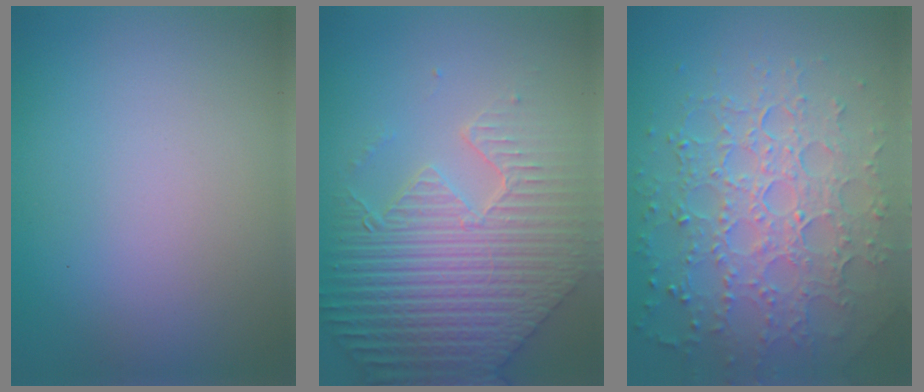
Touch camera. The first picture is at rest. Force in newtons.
{"total": 9.5, "press": 6.5, "slide": 6.8}
{"total": 7.3, "press": 5.2, "slide": 5.0}